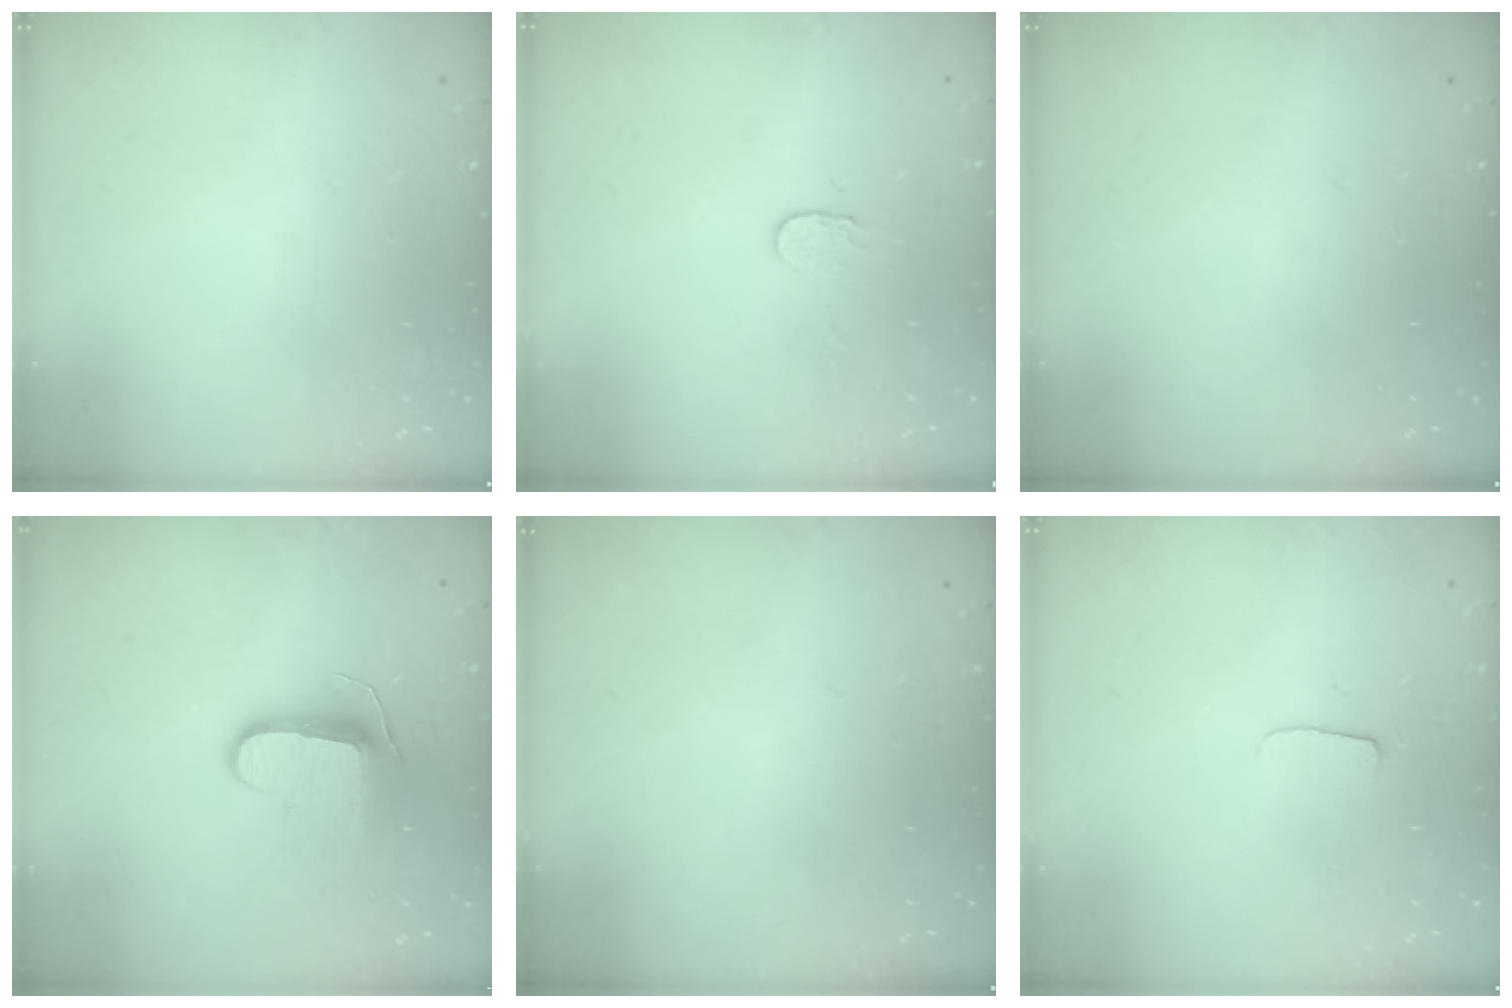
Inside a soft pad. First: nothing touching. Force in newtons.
{"total": 2.7, "press": 2.7, "slide": 0.2}
{"total": 0.0}
{"total": 9.8, "press": 9.7, "slide": 0.9}
{"total": 0.0}
{"total": 5.1, "press": 5.0, "slide": 0.6}